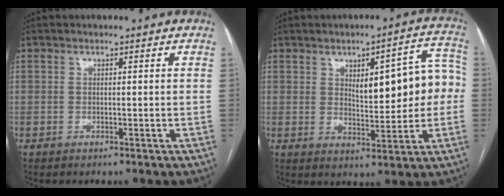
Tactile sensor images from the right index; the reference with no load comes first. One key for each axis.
{"total": 11.6, "fx": 1.3, "fy": 4.1, "fz": 10.8, "tx": -0.133, "ty": 0.033, "tz": 0.025}